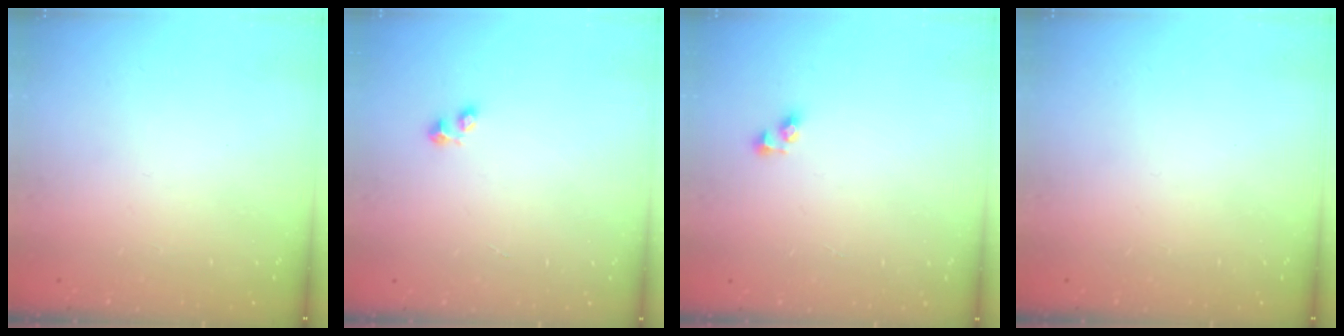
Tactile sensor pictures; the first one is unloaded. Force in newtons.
{"total": 2.4, "press": 2.4, "slide": 0.4}
{"total": 3.8, "press": 3.8, "slide": 0.2}
{"total": 0.0}